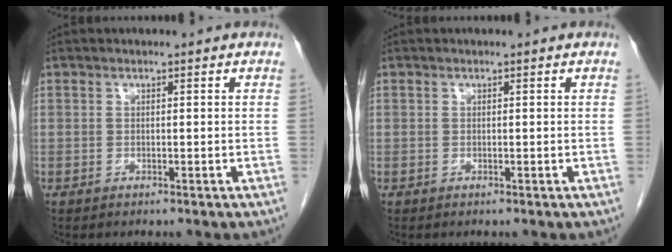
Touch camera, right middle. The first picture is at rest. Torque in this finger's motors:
{"motor_torque": [0.00, 0.00, 0.00, 0.00]}